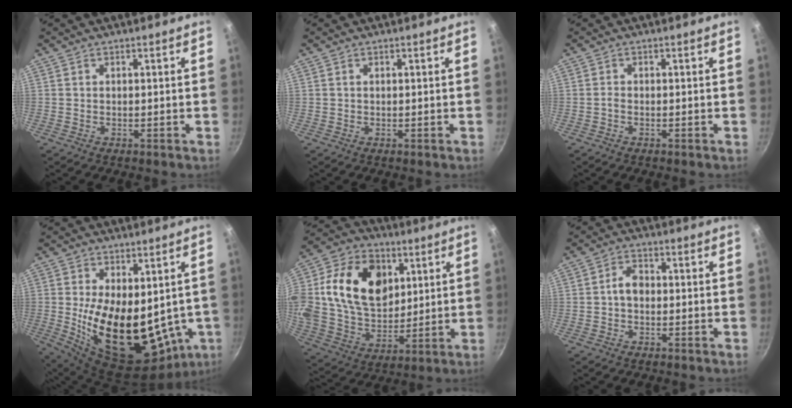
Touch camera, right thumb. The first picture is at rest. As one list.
[{"total": 0.0}, {"total": 0.7, "force": [-0.4, 0.2, 0.5], "torque": [-0.013, 0.004, -0.013]}, {"total": 22.2, "force": [-0.1, 11.7, 18.9], "torque": [-0.289, -0.033, 0.029]}, {"total": 22.5, "force": [5.8, 15.9, 14.9], "torque": [-0.251, -0.005, 0.101]}, {"total": 3.5, "force": [-0.3, 2.5, 2.4], "torque": [-0.031, 0.015, -0.012]}]